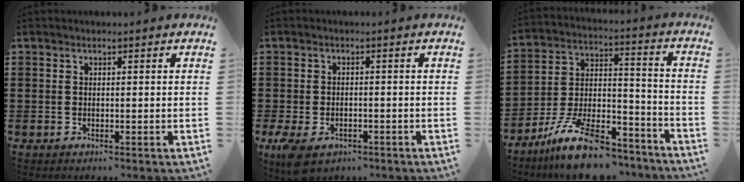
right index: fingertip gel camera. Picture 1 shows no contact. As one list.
[{"total": 3.1, "force": [-2.1, 1.5, 1.7], "torque": [-0.054, -0.002, -0.046]}, {"total": 13.3, "force": [-10.5, 3.6, 7.2], "torque": [-0.130, 0.046, -0.195]}]